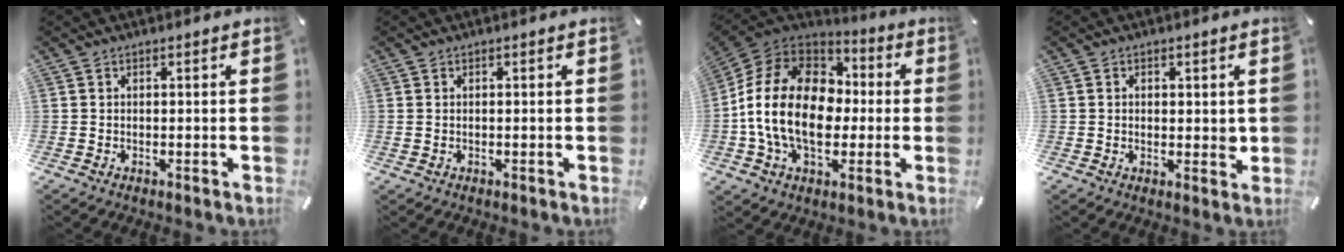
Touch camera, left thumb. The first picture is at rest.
{"total": 0.5, "force": [0.0, 0.2, 0.5], "torque": [-0.010, 0.001, -0.001]}
{"total": 20.8, "force": [-2.2, 15.1, 14.0], "torque": [-0.283, 0.027, -0.034]}
{"total": 2.7, "force": [0.4, 2.1, 1.6], "torque": [-0.006, -0.005, 0.003]}